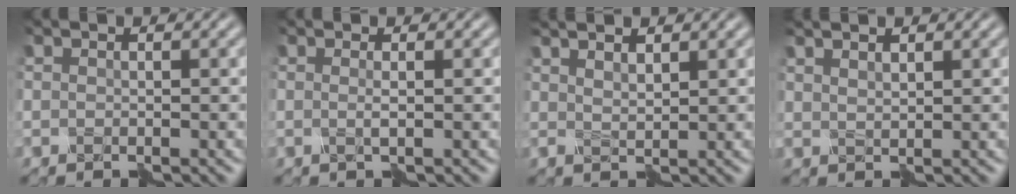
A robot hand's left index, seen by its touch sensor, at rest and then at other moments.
{"total": 0.9, "force": [-0.2, 0.0, 0.9], "torque": [-0.017, 0.001, -0.005]}
{"total": 2.2, "force": [1.5, 0.4, 1.5], "torque": [-0.013, 0.008, 0.018]}
{"total": 1.4, "force": [1.1, 0.1, 0.9], "torque": [-0.012, 0.005, 0.018]}